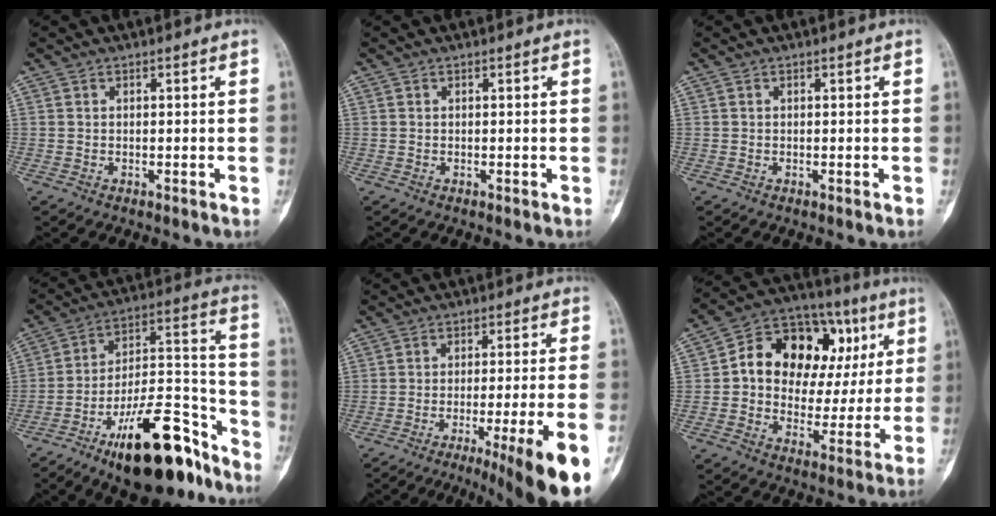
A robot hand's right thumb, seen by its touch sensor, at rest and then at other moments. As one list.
[{"total": 0.0}, {"total": 0.0}, {"total": 24.4, "force": [-15.9, 8.7, 16.4], "torque": [-0.211, 0.101, -0.254]}, {"total": 16.8, "force": [-8.7, 0.9, 14.3], "torque": [-0.160, 0.014, -0.128]}, {"total": 20.8, "force": [5.0, 14.3, 14.2], "torque": [-0.159, 0.034, 0.076]}]